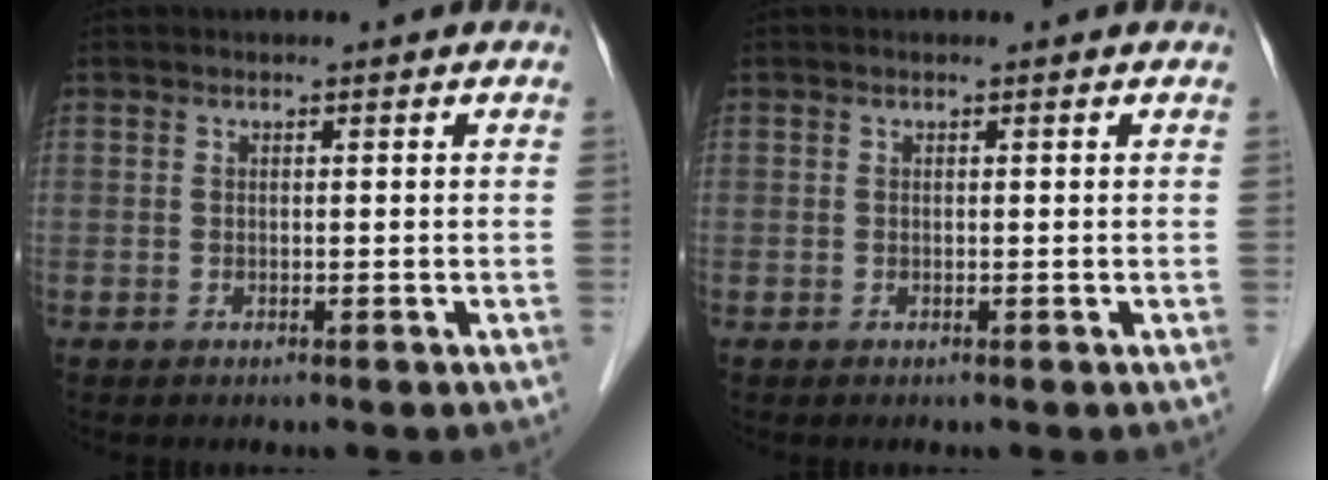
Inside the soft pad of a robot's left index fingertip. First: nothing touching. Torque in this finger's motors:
{"motor_torque": [-0.13, 0.07, -0.10, -0.02]}